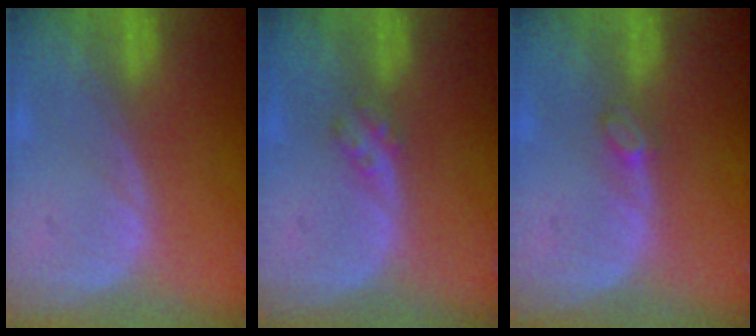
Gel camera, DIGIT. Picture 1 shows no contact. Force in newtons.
{"total": 2.5, "press": 2.1, "slide": 1.4}
{"total": 1.6, "press": 1.6, "slide": 0.2}